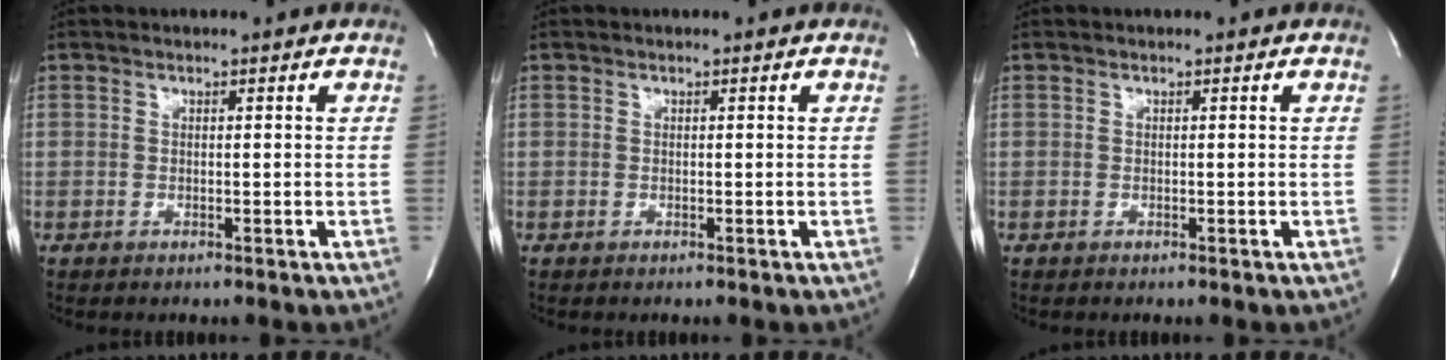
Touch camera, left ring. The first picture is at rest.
{"total": 0.0}
{"total": 0.0}